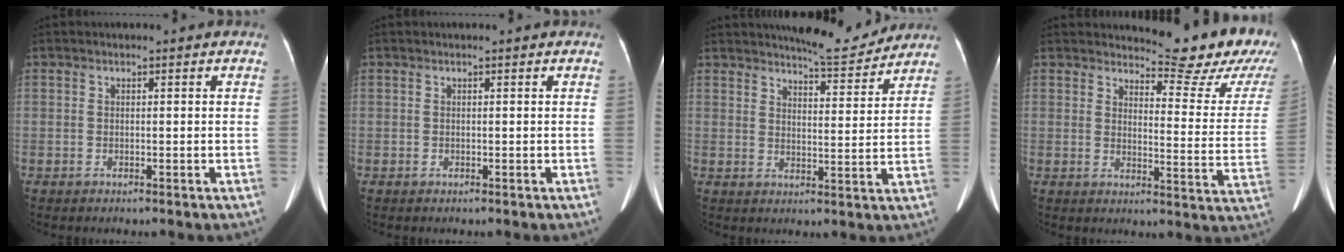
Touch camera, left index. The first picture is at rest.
{"total": 0.0}
{"total": 7.8, "force": [7.6, 0.8, 1.5], "torque": [-0.026, -0.013, 0.103]}
{"total": 14.5, "force": [13.5, 1.3, 5.1], "torque": [-0.058, -0.086, 0.141]}